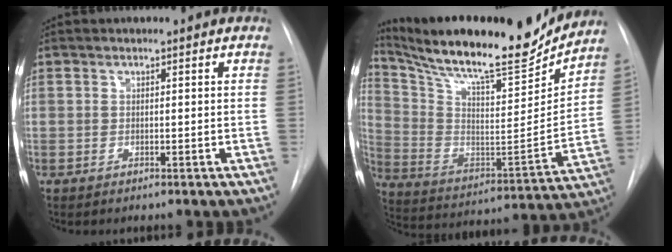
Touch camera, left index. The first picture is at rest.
{"total": 24.5, "force": [21.7, 3.4, 10.7], "torque": [-0.202, -0.039, 0.338]}